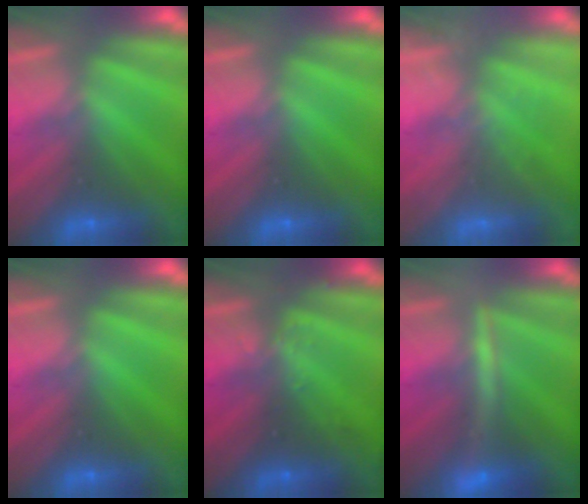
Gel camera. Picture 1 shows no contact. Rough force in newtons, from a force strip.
{"total": 0.0}
{"total": 1.8}
{"total": 0.0}
{"total": 2.4}
{"total": 2.6}